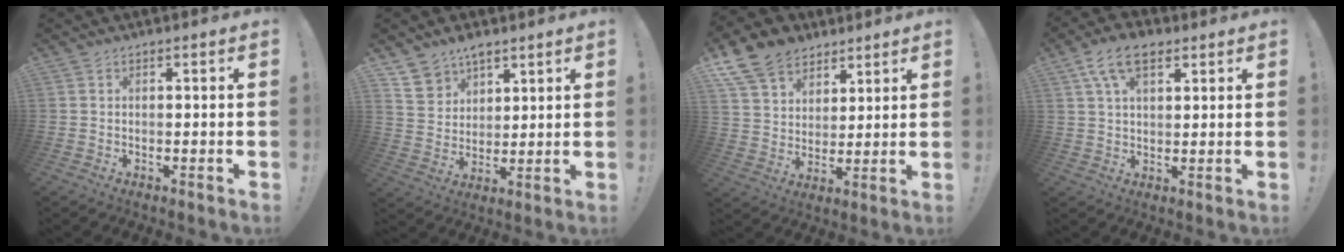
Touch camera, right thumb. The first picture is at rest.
{"total": 7.4, "force": [5.9, 4.4, 0.7], "torque": [-0.018, -0.051, 0.115]}
{"total": 12.9, "force": [8.5, 8.9, 4.0], "torque": [-0.073, -0.053, 0.169]}
{"total": 9.3, "force": [4.8, 4.8, 6.3], "torque": [-0.112, 0.000, 0.091]}